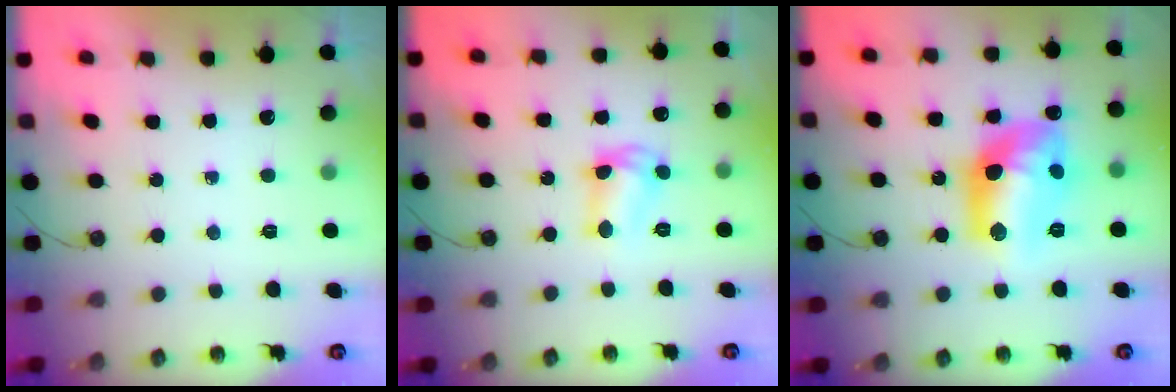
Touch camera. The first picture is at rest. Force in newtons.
{"total": 8.8, "press": 8.7, "slide": 0.7}
{"total": 15.6, "press": 15.6, "slide": 1.1}